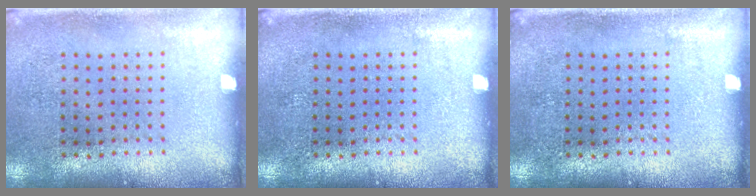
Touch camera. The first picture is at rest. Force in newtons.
{"total": 0.0}
{"total": 0.0}